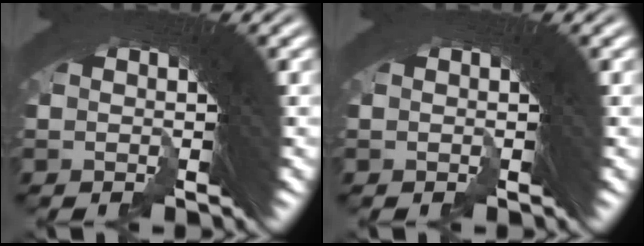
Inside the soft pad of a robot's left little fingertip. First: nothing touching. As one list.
[{"total": 0.0}]